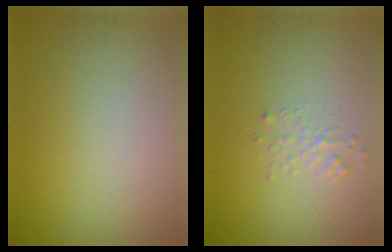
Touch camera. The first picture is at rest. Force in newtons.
{"total": 1.1, "press": 1.1, "slide": 0.1}